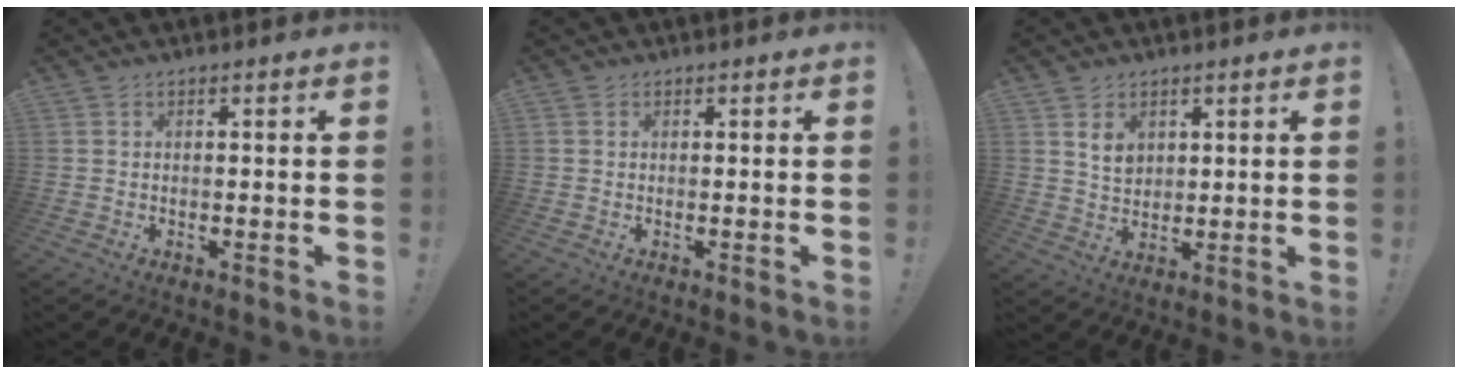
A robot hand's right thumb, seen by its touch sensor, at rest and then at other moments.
{"total": 0.8, "force": [0.4, 0.7, 0.0], "torque": [0.008, -0.002, 0.006]}
{"total": 5.7, "force": [2.7, 4.3, 2.6], "torque": [-0.038, -0.009, 0.051]}